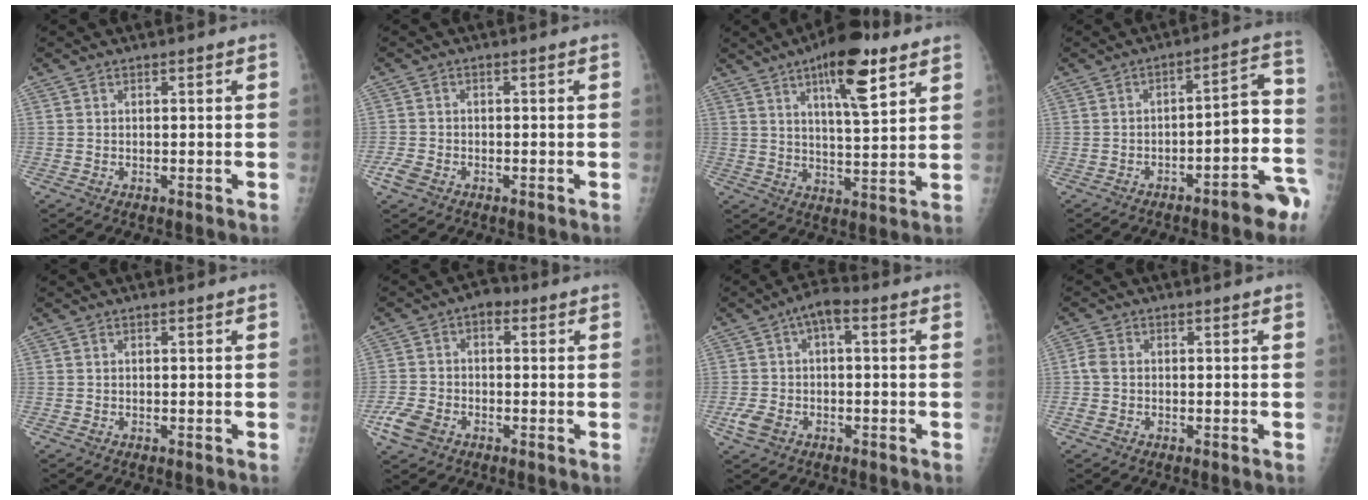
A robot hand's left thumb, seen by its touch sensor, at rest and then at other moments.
{"total": 2.9, "force": [-1.6, 1.9, 1.5], "torque": [-0.036, 0.002, -0.030]}
{"total": 12.9, "force": [7.2, 3.7, 10.1], "torque": [-0.138, -0.036, 0.110]}
{"total": 10.8, "force": [-5.8, 3.3, 8.5], "torque": [-0.069, 0.074, -0.079]}
{"total": 0.0}
{"total": 8.0, "force": [-2.5, 6.0, 4.7], "torque": [-0.095, 0.017, -0.052]}
{"total": 7.4, "force": [-0.4, 4.5, 5.9], "torque": [-0.111, 0.017, -0.013]}
{"total": 2.9, "force": [-0.4, 2.0, 2.0], "torque": [-0.053, -0.001, -0.015]}